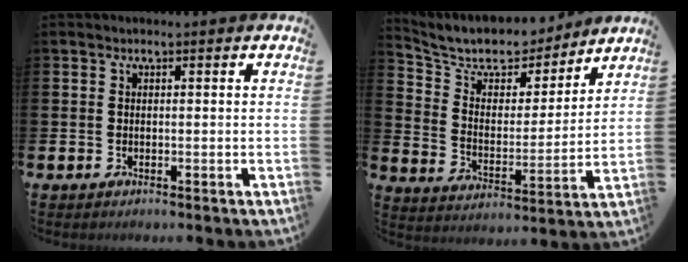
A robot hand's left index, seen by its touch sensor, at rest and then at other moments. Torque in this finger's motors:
{"motor_torque": [0.49, -1.65, 0.23, 0.02]}